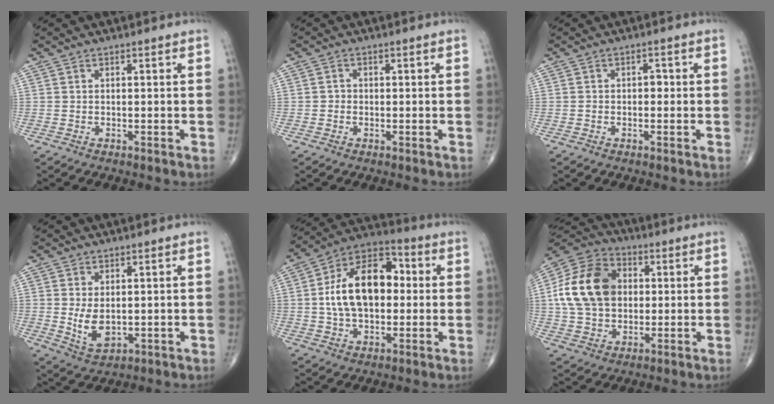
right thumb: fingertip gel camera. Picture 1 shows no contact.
{"total": 1.2, "force": [-0.2, 1.1, 0.4], "torque": [0.000, 0.004, -0.007]}
{"total": 1.4, "force": [-0.1, 1.0, 1.0], "torque": [-0.005, 0.006, -0.007]}
{"total": 5.9, "force": [0.2, 3.5, 4.7], "torque": [-0.078, -0.015, 0.018]}
{"total": 17.4, "force": [1.1, 10.7, 13.6], "torque": [-0.209, 0.030, 0.011]}
{"total": 17.1, "force": [2.1, 12.7, 11.3], "torque": [-0.192, 0.018, 0.033]}